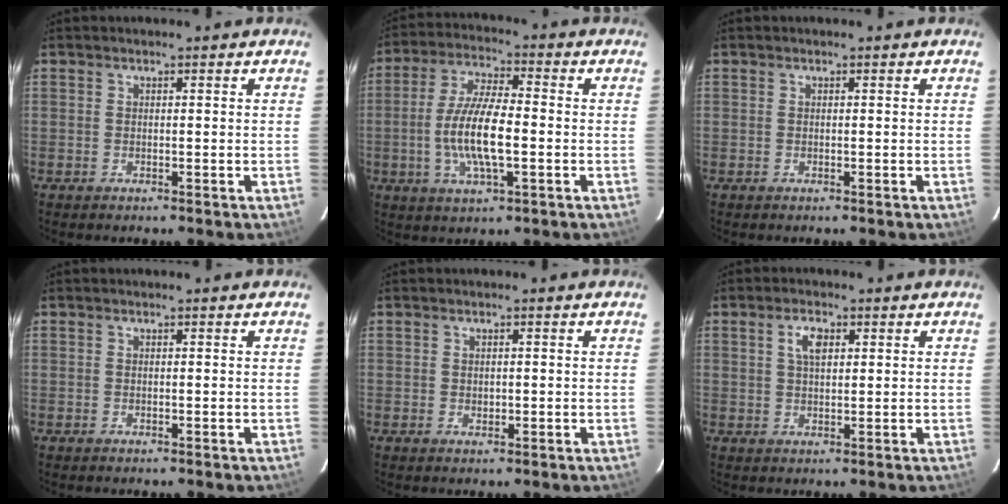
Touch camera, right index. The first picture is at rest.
{"total": 11.4, "force": [-2.1, 3.4, 10.7], "torque": [-0.213, -0.001, -0.039]}
{"total": 0.0}
{"total": 0.0}
{"total": 1.1, "force": [0.1, 1.1, 0.4], "torque": [-0.003, 0.000, 0.004]}
{"total": 3.8, "force": [1.5, 1.9, 3.0], "torque": [-0.055, 0.008, 0.028]}